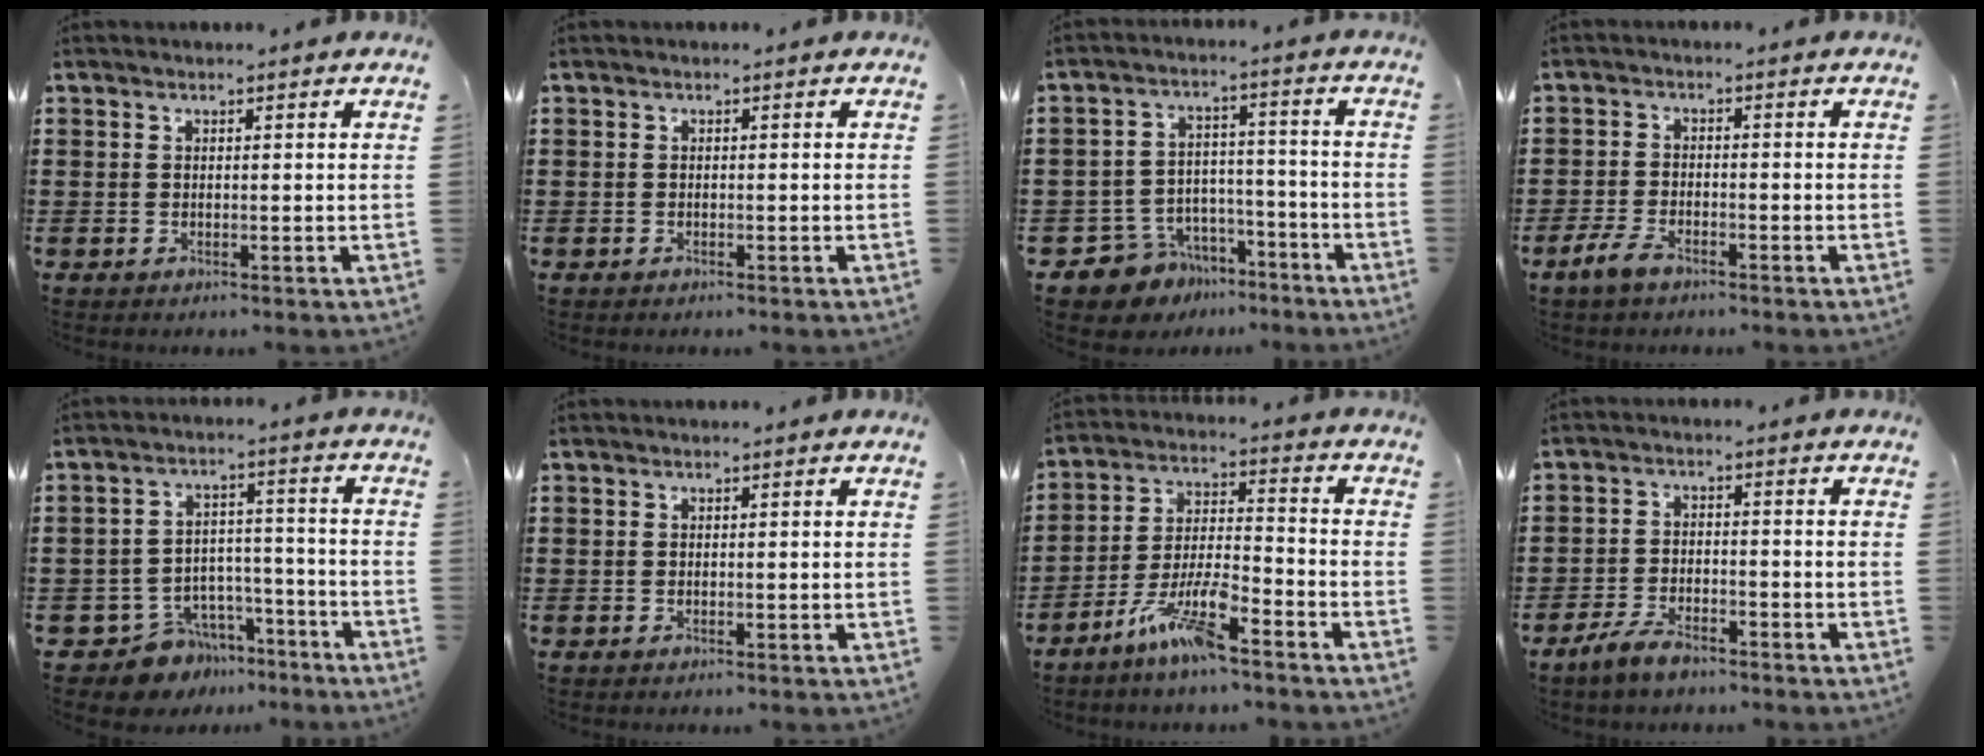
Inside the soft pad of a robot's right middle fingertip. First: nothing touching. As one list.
[{"total": 0.6, "force": [-0.4, 0.3, 0.0], "torque": [0.000, 0.004, -0.011]}, {"total": 7.2, "force": [-6.3, 3.4, 0.3], "torque": [-0.028, 0.023, -0.128]}, {"total": 3.8, "force": [-2.6, 1.7, 2.2], "torque": [-0.057, 0.003, -0.057]}, {"total": 7.4, "force": [-6.5, 3.5, 0.6], "torque": [-0.022, 0.022, -0.124]}, {"total": 0.0}, {"total": 8.6, "force": [-6.3, 1.3, 5.8], "torque": [-0.132, -0.004, -0.122]}, {"total": 4.4, "force": [-3.4, 1.5, 2.3], "torque": [-0.058, 0.003, -0.071]}]